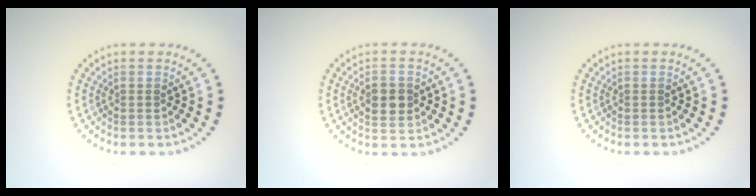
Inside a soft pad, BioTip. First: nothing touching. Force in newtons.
{"total": 3.3, "press": 3.3, "slide": 0.1}
{"total": 0.0}